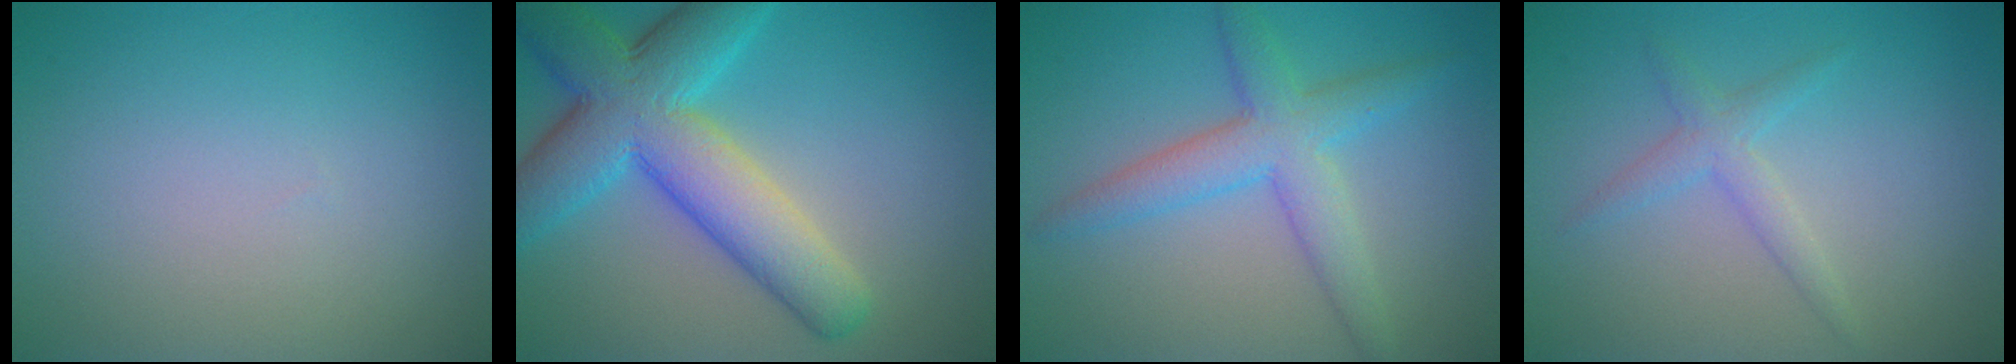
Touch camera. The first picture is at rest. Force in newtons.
{"total": 9.8, "press": 9.8, "slide": 0.4}
{"total": 4.6, "press": 4.6, "slide": 0.1}
{"total": 1.4, "press": 1.4, "slide": 0.0}